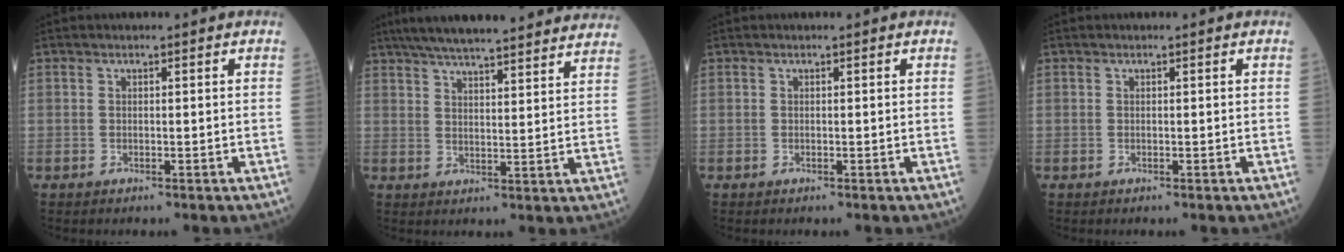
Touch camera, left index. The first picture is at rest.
{"total": 24.0, "force": [21.3, 2.5, 10.8], "torque": [-0.168, 0.017, 0.278]}
{"total": 0.0}
{"total": 0.0}